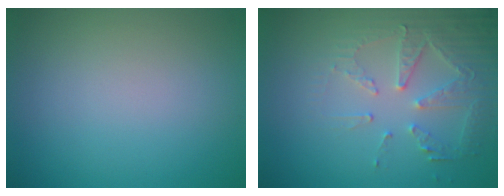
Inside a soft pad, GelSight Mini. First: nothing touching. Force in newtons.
{"total": 5.3, "press": 3.7, "slide": 3.8}